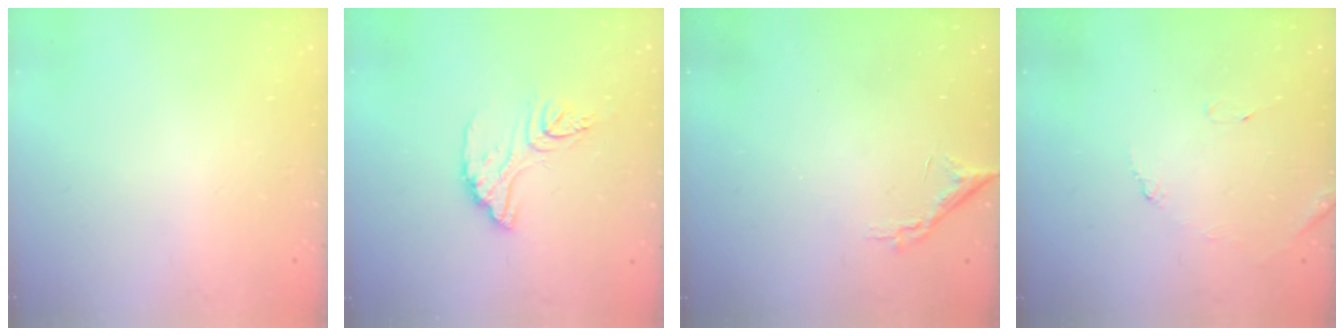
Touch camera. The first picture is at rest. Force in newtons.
{"total": 12.5, "press": 12.4, "slide": 1.0}
{"total": 6.8, "press": 6.8, "slide": 0.4}
{"total": 7.4, "press": 7.4, "slide": 0.4}